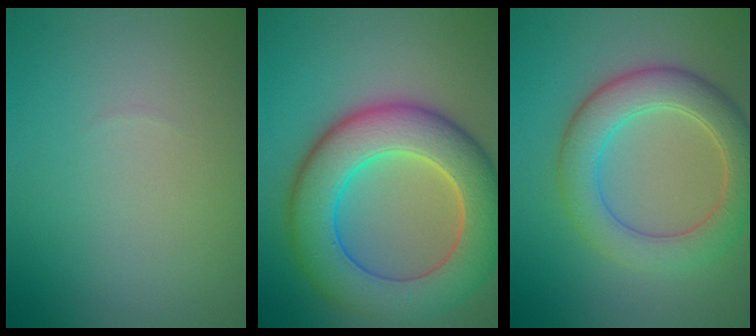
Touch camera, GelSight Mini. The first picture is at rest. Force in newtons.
{"total": 10.2, "press": 10.2, "slide": 0.6}
{"total": 6.0, "press": 5.9, "slide": 0.4}